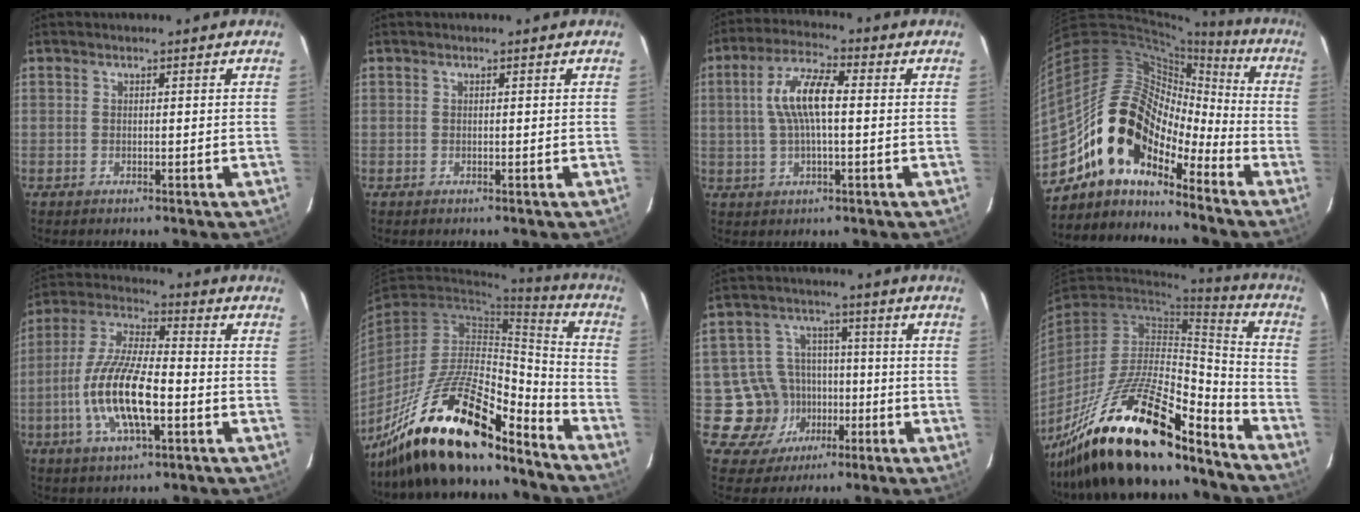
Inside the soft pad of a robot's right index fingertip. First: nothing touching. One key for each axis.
{"total": 0.0}
{"total": 9.2, "fx": 0.7, "fy": 2.8, "fz": 8.7, "tx": -0.170, "ty": 0.016, "tz": 0.014}
{"total": 15.6, "fx": -11.0, "fy": 7.7, "fz": 8.0, "tx": -0.142, "ty": 0.017, "tz": -0.218}
{"total": 15.1, "fx": -4.2, "fy": 4.5, "fz": 13.8, "tx": -0.286, "ty": -0.005, "tz": -0.081}
{"total": 22.8, "fx": -17.4, "fy": 6.0, "fz": 13.6, "tx": -0.246, "ty": -0.011, "tz": -0.298}
{"total": 10.8, "fx": -3.4, "fy": 10.1, "fz": 1.8, "tx": -0.060, "ty": 0.032, "tz": -0.037}
{"total": 26.1, "fx": -19.5, "fy": 6.9, "fz": 15.9, "tx": -0.284, "ty": -0.021, "tz": -0.325}